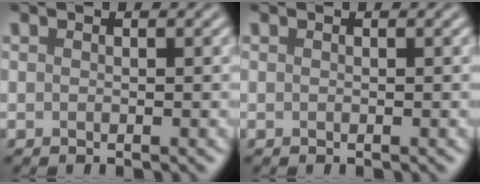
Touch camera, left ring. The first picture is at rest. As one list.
[{"total": 0.0}]